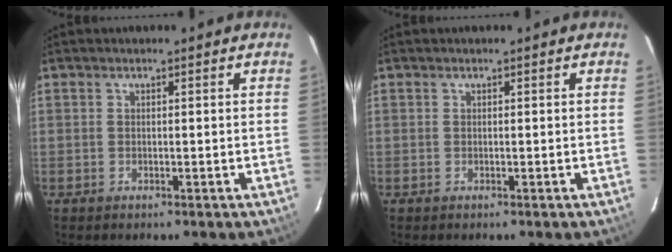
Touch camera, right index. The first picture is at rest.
{"total": 0.0}